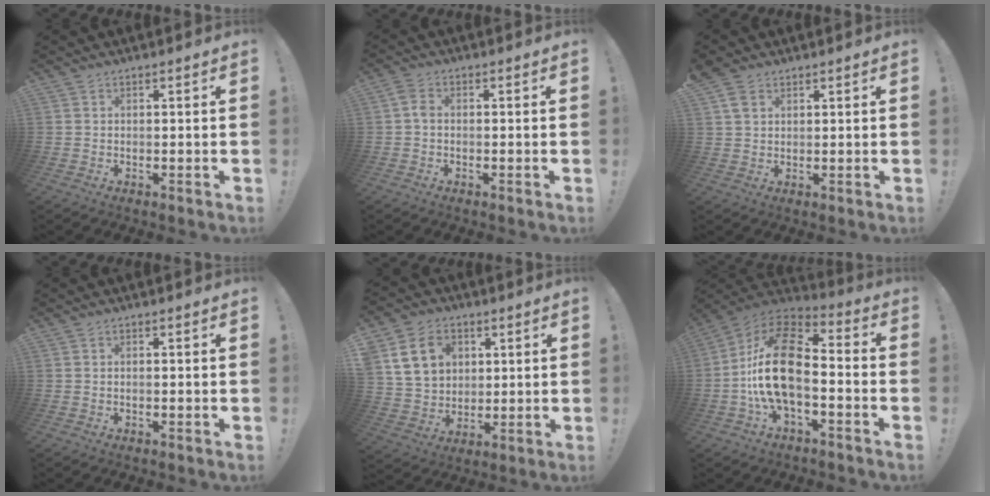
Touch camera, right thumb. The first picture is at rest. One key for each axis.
{"total": 3.1, "fx": -0.3, "fy": 1.9, "fz": 2.4, "tx": -0.046, "ty": 0.011, "tz": -0.002}
{"total": 4.3, "fx": 2.6, "fy": 2.6, "fz": 2.1, "tx": -0.031, "ty": -0.007, "tz": 0.049}
{"total": 0.5, "fx": -0.4, "fy": 0.3, "fz": 0.2, "tx": -0.012, "ty": 0.005, "tz": -0.005}
{"total": 14.7, "fx": 5.8, "fy": 11.7, "fz": 6.7, "tx": -0.107, "ty": -0.012, "tz": 0.121}
{"total": 19.7, "fx": -3.2, "fy": 10.6, "fz": 16.3, "tx": -0.328, "ty": 0.026, "tz": -0.051}